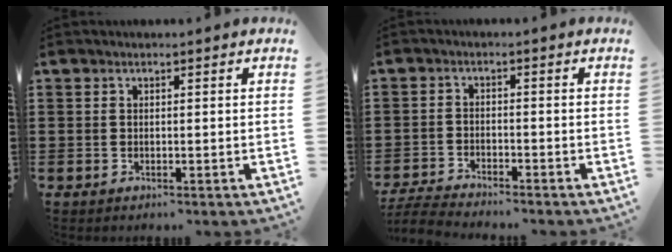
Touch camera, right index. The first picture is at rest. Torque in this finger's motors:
{"motor_torque": [0.14, -0.22, 0.01, 0.01]}